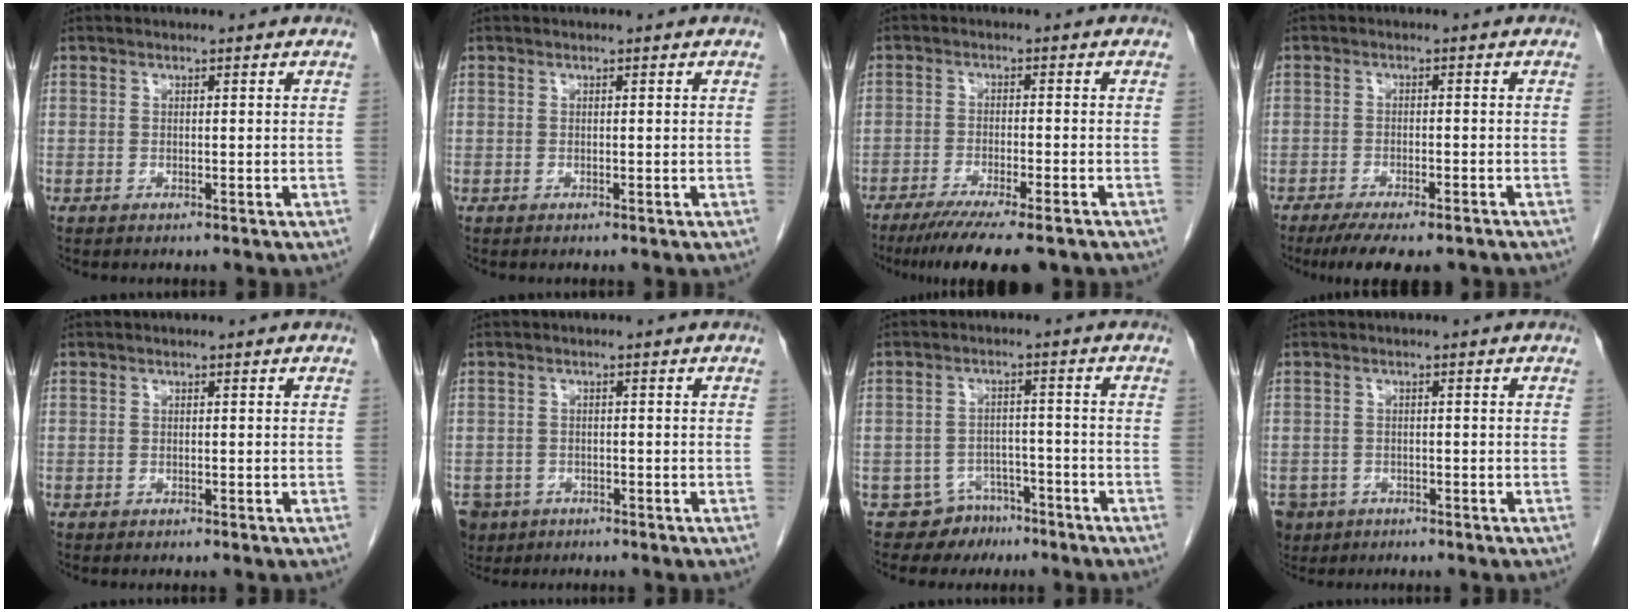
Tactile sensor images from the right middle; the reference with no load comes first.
{"total": 0.0}
{"total": 11.2, "force": [-8.8, 1.1, 6.8], "torque": [-0.092, -0.022, -0.134]}
{"total": 10.1, "force": [-8.1, 2.7, 5.5], "torque": [-0.077, -0.010, -0.117]}
{"total": 0.0}
{"total": 5.6, "force": [-3.6, 4.2, 1.0], "torque": [-0.023, 0.001, -0.057]}
{"total": 5.0, "force": [-3.8, 3.2, -0.4], "torque": [0.013, 0.011, -0.058]}
{"total": 4.8, "force": [-3.0, 3.7, 0.9], "torque": [-0.022, 0.001, -0.047]}